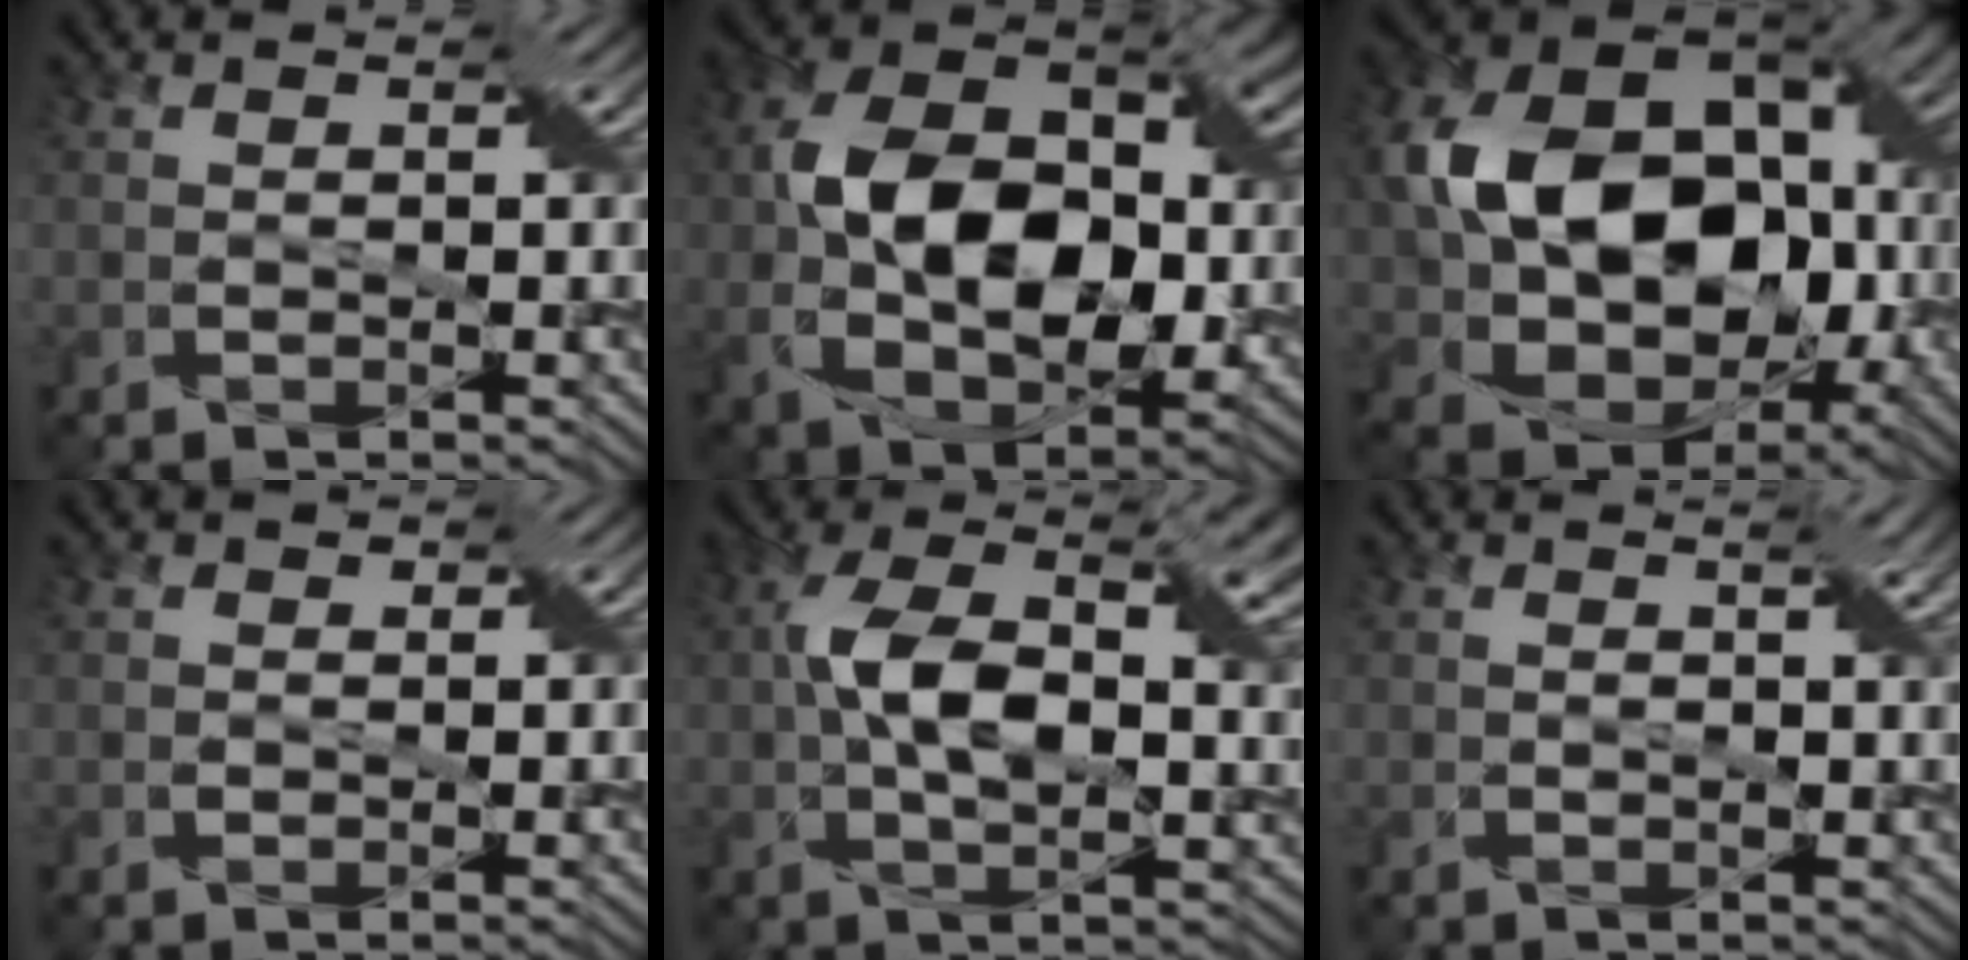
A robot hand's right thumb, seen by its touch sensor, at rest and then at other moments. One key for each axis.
{"total": 14.5, "fx": 0.4, "fy": 9.9, "fz": 10.7, "tx": -0.205, "ty": 0.003, "tz": 0.009}
{"total": 18.3, "fx": 0.0, "fy": 13.8, "fz": 12.0, "tx": -0.232, "ty": -0.014, "tz": 0.012}
{"total": 0.9, "fx": 0.3, "fy": 0.8, "fz": 0.1, "tx": -0.008, "ty": 0.000, "tz": 0.006}
{"total": 12.4, "fx": 1.4, "fy": 6.1, "fz": 10.7, "tx": -0.201, "ty": 0.011, "tz": 0.021}
{"total": 2.9, "fx": 1.3, "fy": 0.5, "fz": 2.5, "tx": -0.042, "ty": -0.001, "tz": 0.022}